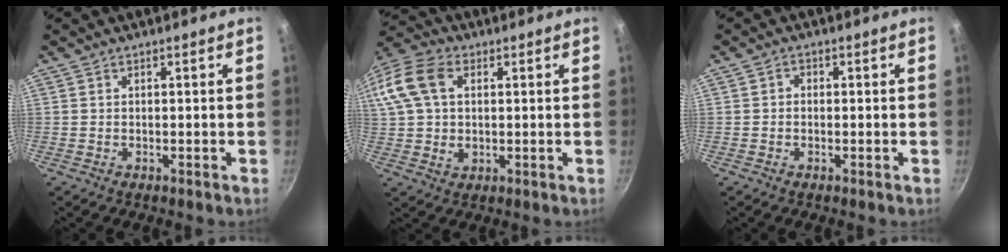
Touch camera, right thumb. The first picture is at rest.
{"total": 16.9, "force": [4.3, 11.6, 11.5], "torque": [-0.260, 0.028, 0.072]}
{"total": 1.2, "force": [-0.2, 1.0, 0.6], "torque": [-0.008, 0.006, -0.006]}